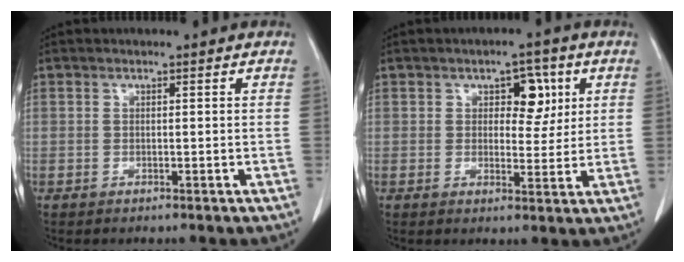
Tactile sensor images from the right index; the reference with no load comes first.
{"total": 5.2, "force": [1.9, 2.9, 3.9], "torque": [-0.046, 0.008, 0.027]}